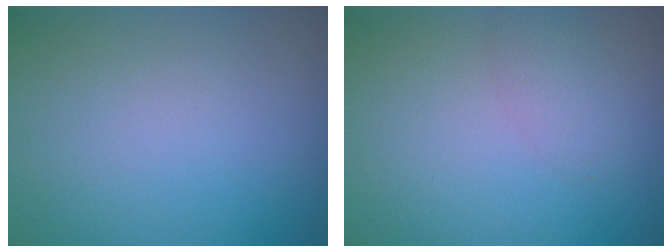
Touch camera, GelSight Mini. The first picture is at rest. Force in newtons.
{"total": 1.6, "press": 1.6, "slide": 0.1}